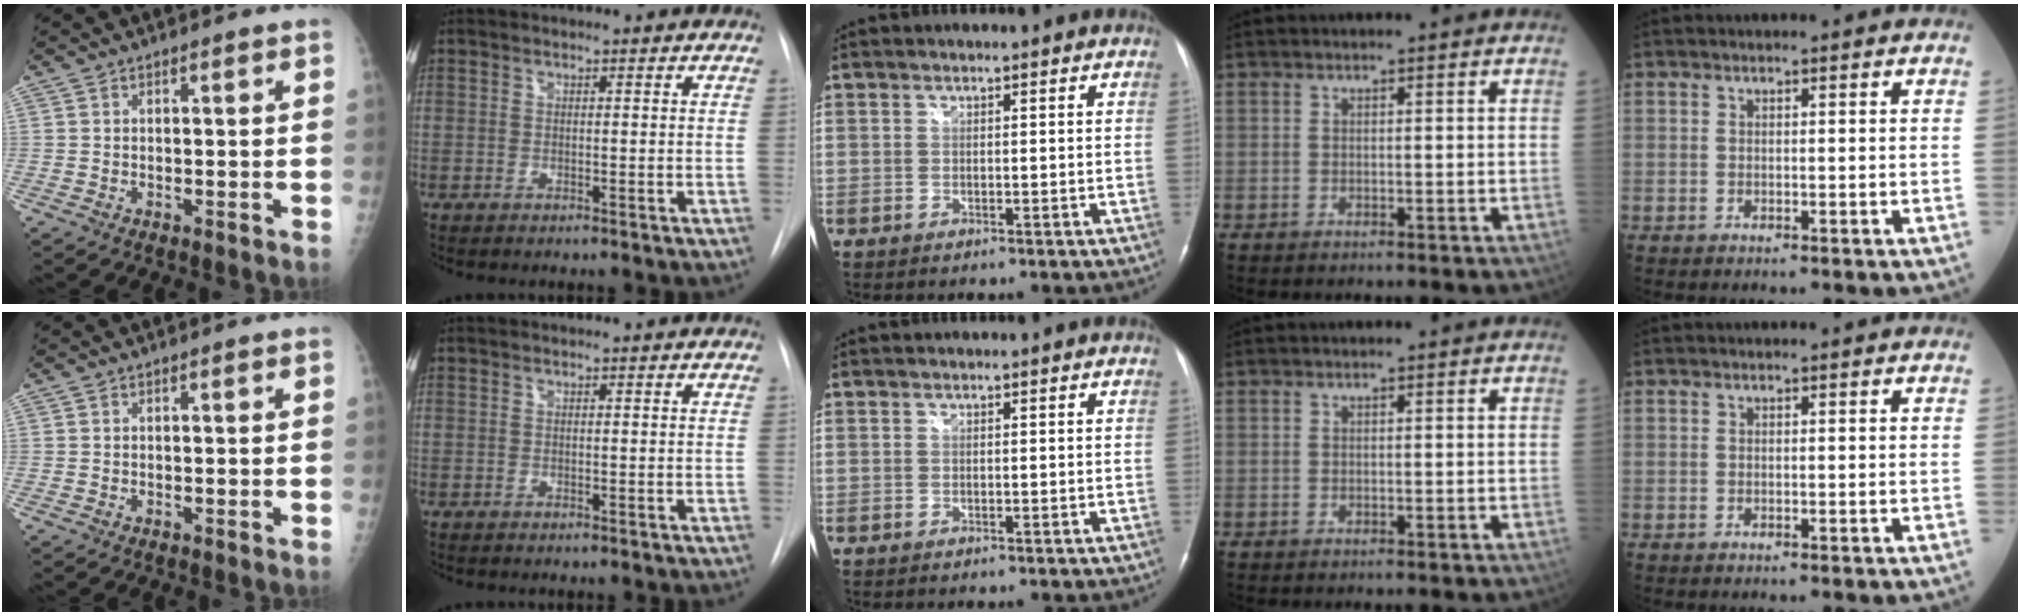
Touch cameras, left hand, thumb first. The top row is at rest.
{}